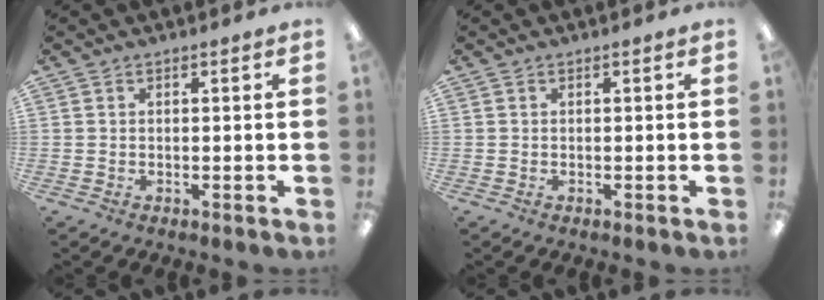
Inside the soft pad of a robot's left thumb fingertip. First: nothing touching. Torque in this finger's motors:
{"motor_torque": [0.00, 0.00, 0.09, -0.09, 0.00]}